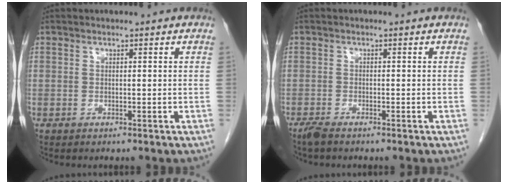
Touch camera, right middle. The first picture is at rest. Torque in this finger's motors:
{"motor_torque": [0.05, -0.01, -0.03, 0.00]}